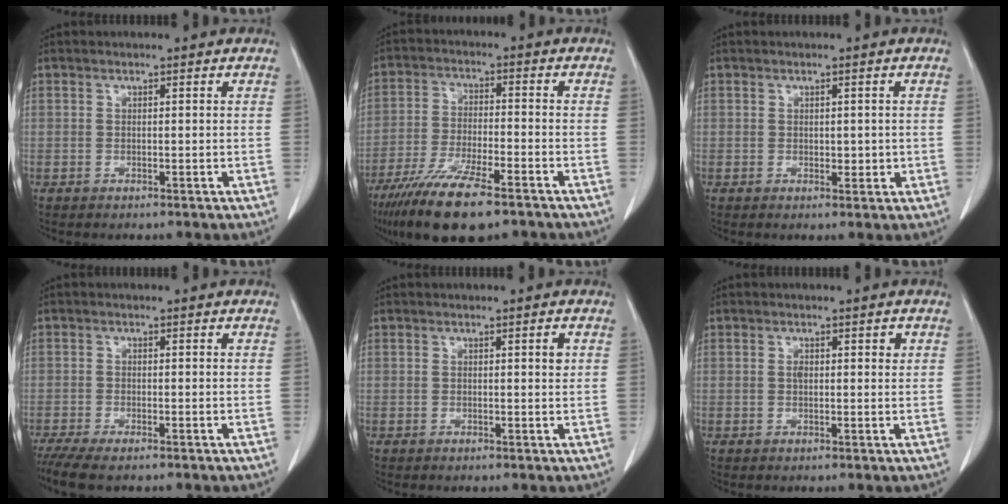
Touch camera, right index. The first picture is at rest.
{"total": 13.7, "force": [-9.5, 2.5, 9.5], "torque": [-0.180, -0.034, -0.164]}
{"total": 1.9, "force": [0.0, 1.2, 1.5], "torque": [-0.015, 0.001, 0.004]}
{"total": 6.6, "force": [-5.3, 1.2, 3.8], "torque": [-0.063, -0.014, -0.085]}
{"total": 1.1, "force": [0.4, 0.2, 1.1], "torque": [-0.016, 0.001, 0.004]}
{"total": 2.0, "force": [0.5, 1.0, 1.6], "torque": [-0.026, 0.008, 0.007]}